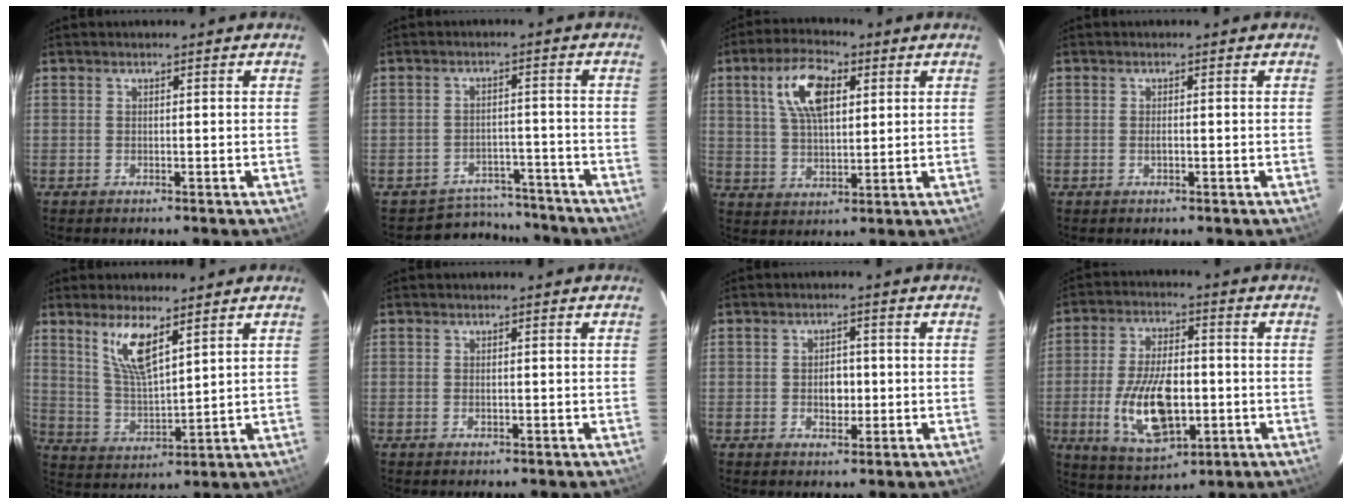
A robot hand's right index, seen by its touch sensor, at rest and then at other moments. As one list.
[{"total": 8.7, "force": [-7.8, 3.7, -0.1], "torque": [0.000, 0.034, -0.102]}, {"total": 10.2, "force": [3.8, 4.6, 8.3], "torque": [-0.159, 0.018, 0.071]}, {"total": 0.8, "force": [-0.3, 0.3, 0.7], "torque": [-0.013, -0.002, -0.004]}, {"total": 8.8, "force": [5.3, 2.3, 6.5], "torque": [-0.124, -0.003, 0.114]}, {"total": 0.7, "force": [-0.1, 0.5, 0.6], "torque": [-0.010, -0.001, -0.001]}, {"total": 3.5, "force": [-0.4, 2.5, 2.3], "torque": [-0.037, 0.003, -0.005]}, {"total": 15.1, "force": [-3.2, 7.6, 12.7], "torque": [-0.248, -0.008, -0.041]}]